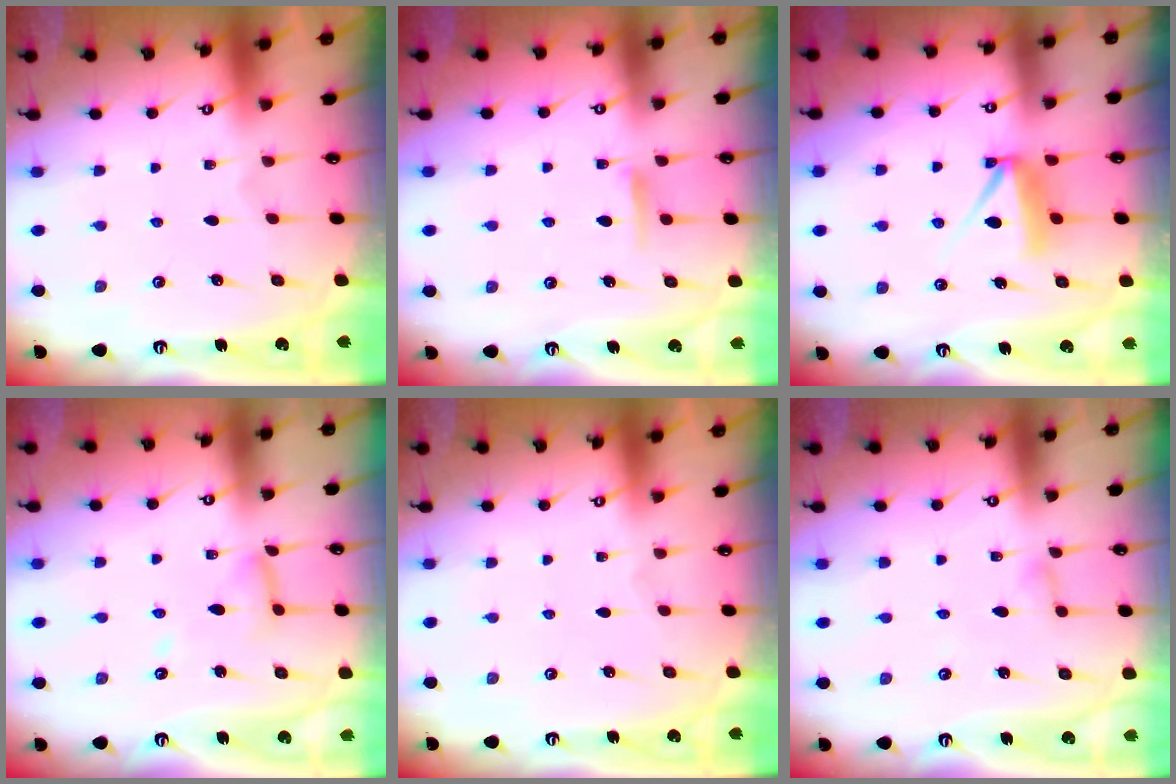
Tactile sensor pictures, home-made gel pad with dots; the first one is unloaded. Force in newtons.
{"total": 6.0, "press": 5.9, "slide": 0.8}
{"total": 7.1, "press": 7.0, "slide": 0.8}
{"total": 9.0, "press": 9.0, "slide": 0.6}
{"total": 0.0}
{"total": 3.3, "press": 3.3, "slide": 0.3}